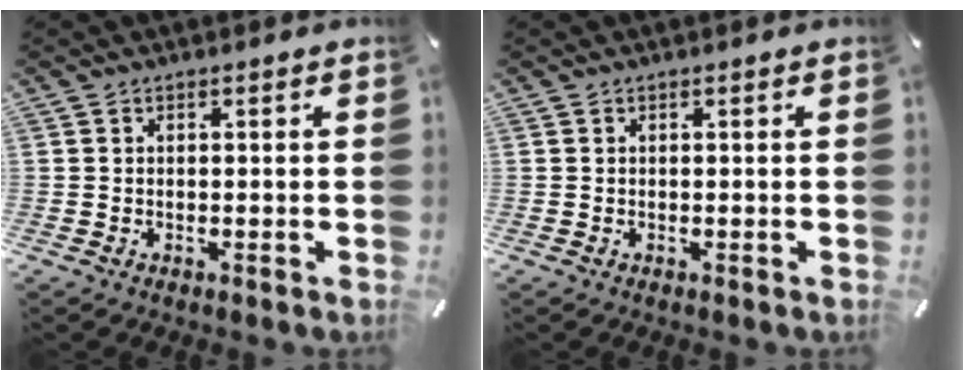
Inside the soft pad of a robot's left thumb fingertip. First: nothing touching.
{"total": 0.0}